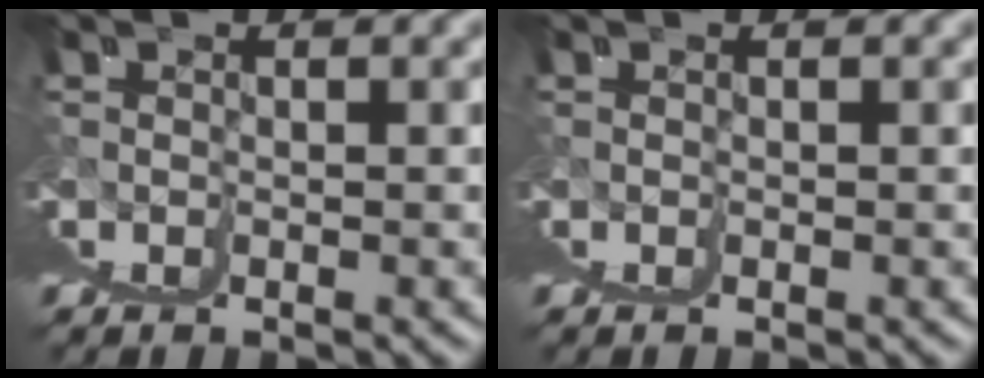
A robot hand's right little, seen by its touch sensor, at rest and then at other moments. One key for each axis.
{"total": 0.0}